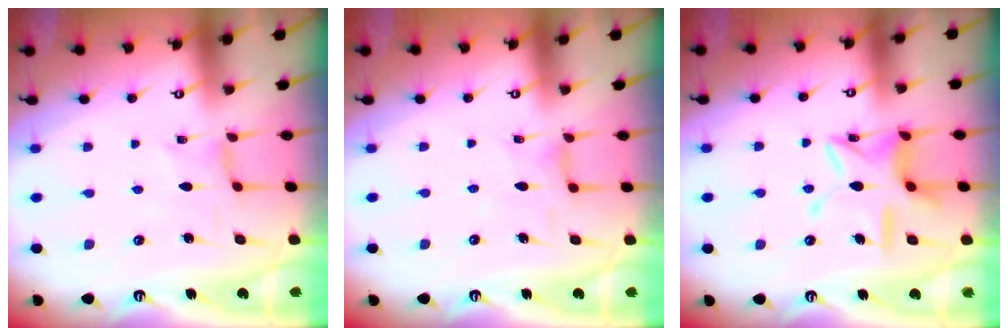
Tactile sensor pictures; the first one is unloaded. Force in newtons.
{"total": 2.1, "press": 2.0, "slide": 0.4}
{"total": 11.9, "press": 11.8, "slide": 0.9}